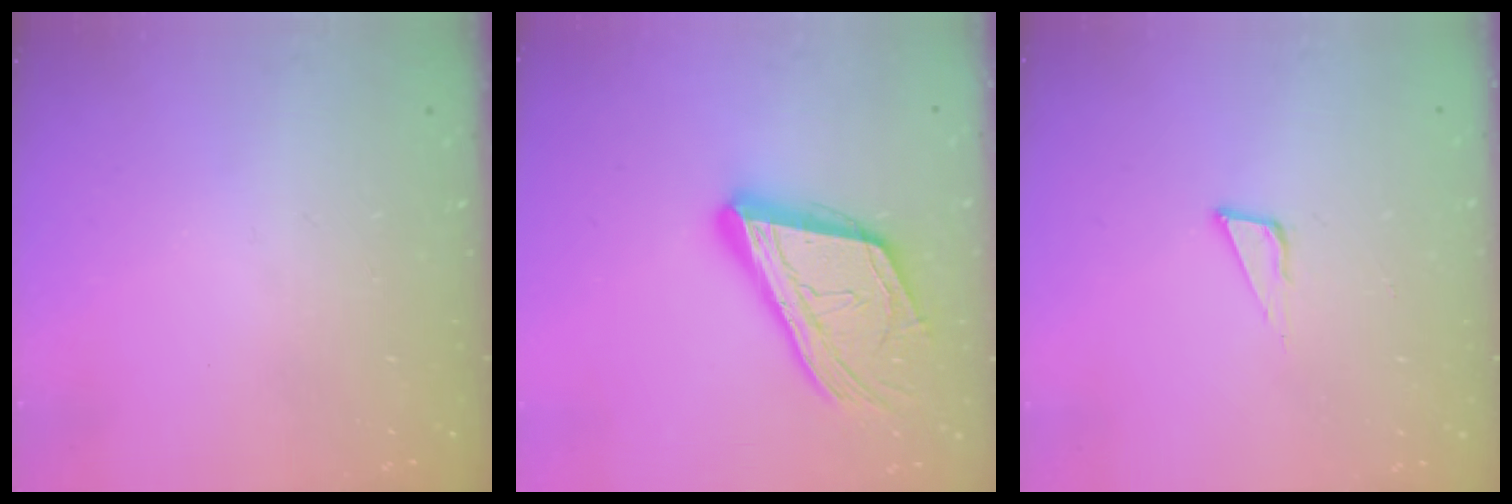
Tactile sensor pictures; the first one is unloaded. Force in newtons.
{"total": 21.0, "press": 20.8, "slide": 2.7}
{"total": 5.3, "press": 5.2, "slide": 0.3}